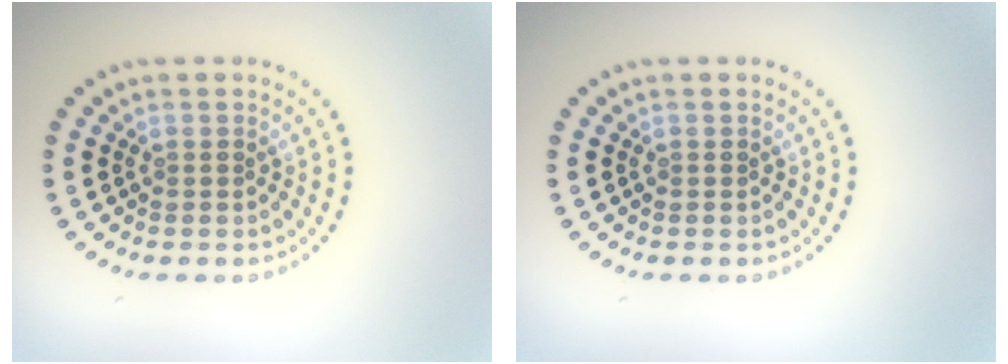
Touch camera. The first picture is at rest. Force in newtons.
{"total": 0.0}